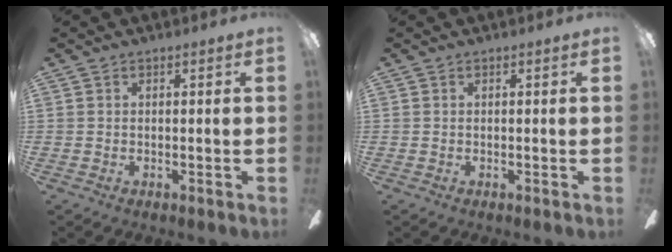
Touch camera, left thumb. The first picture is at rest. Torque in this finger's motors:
{"motor_torque": [0.00, 0.00, -0.01, 0.01, 0.00]}